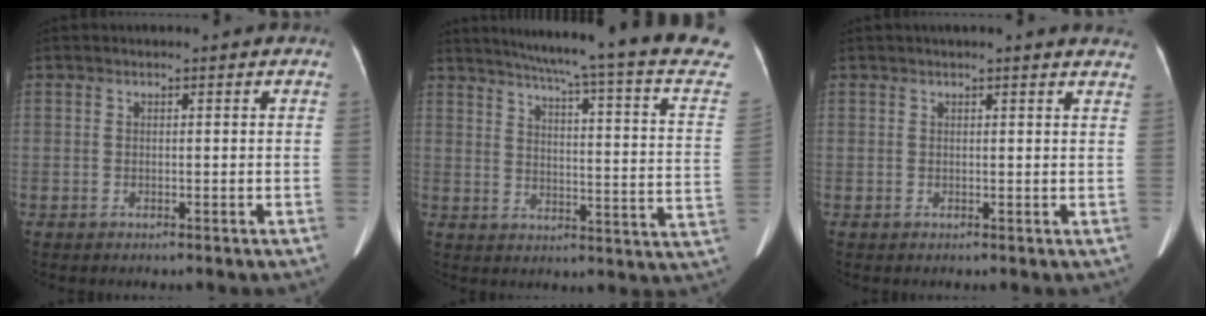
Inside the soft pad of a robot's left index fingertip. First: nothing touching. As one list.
[{"total": 23.9, "force": [20.2, -0.7, 12.8], "torque": [-0.185, -0.065, 0.238]}, {"total": 6.4, "force": [5.8, 0.4, 2.7], "torque": [-0.031, 0.010, 0.047]}]